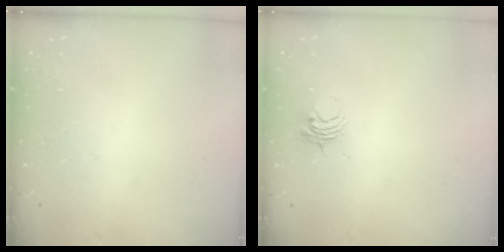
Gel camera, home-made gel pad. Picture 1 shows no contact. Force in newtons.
{"total": 4.3, "press": 4.3, "slide": 0.5}